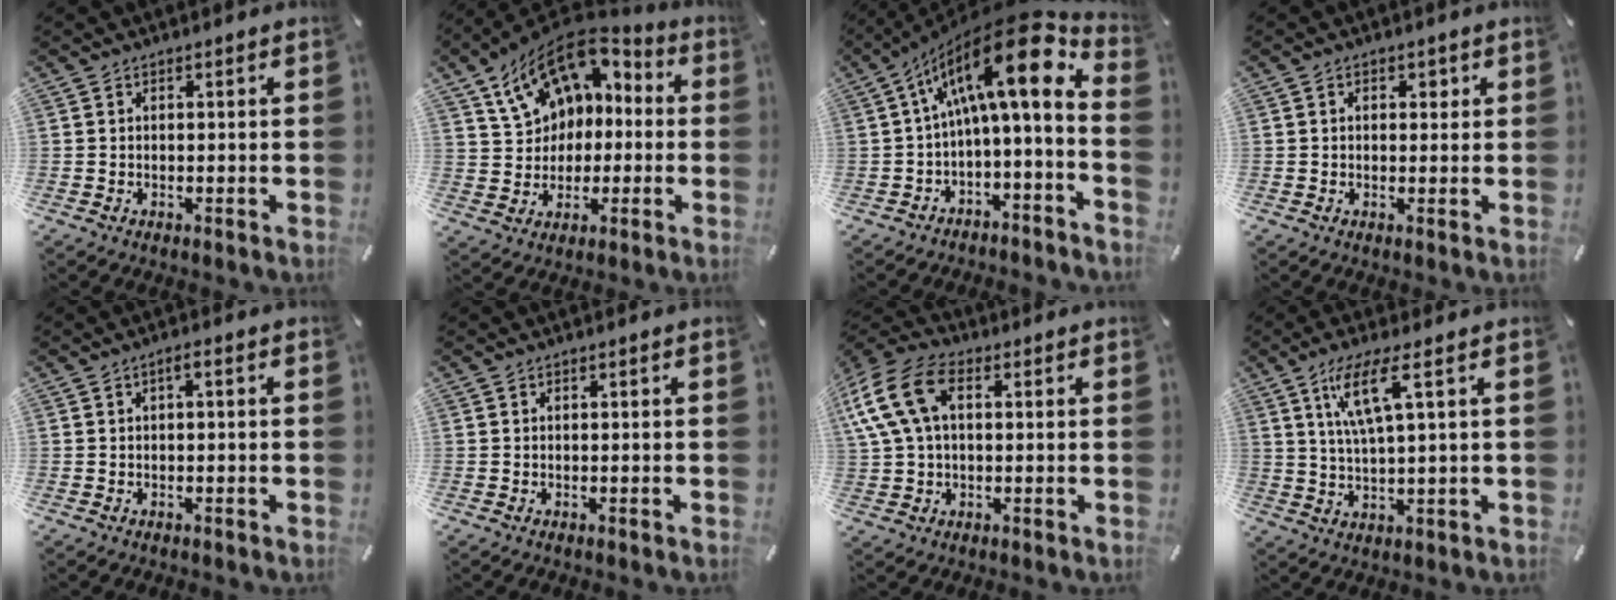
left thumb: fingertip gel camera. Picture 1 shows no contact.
{"total": 14.5, "force": [6.1, 11.6, 6.3], "torque": [-0.108, -0.036, 0.117]}
{"total": 18.5, "force": [5.3, 6.2, 16.6], "torque": [-0.271, -0.035, 0.079]}
{"total": 2.2, "force": [0.5, 1.6, 1.5], "torque": [-0.016, 0.002, 0.002]}
{"total": 1.5, "force": [-0.3, 0.3, 1.4], "torque": [-0.026, 0.003, -0.007]}
{"total": 0.0}
{"total": 14.8, "force": [3.1, 10.0, 10.4], "torque": [-0.241, 0.009, 0.058]}
{"total": 9.7, "force": [4.0, 1.7, 8.7], "torque": [-0.177, 0.004, 0.067]}